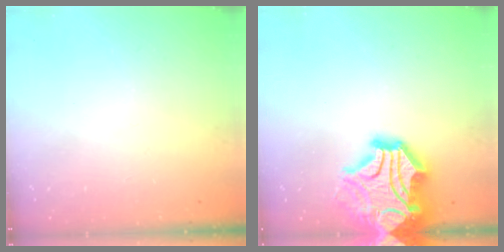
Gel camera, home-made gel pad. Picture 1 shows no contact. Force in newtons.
{"total": 14.1, "press": 13.9, "slide": 2.4}